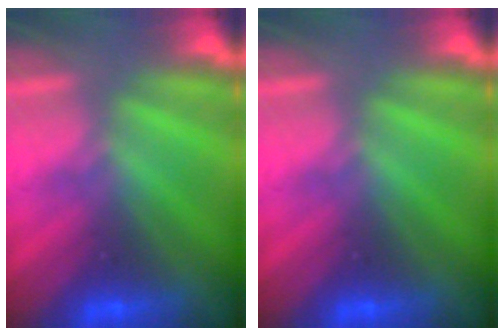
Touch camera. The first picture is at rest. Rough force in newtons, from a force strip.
{"total": 0.0}